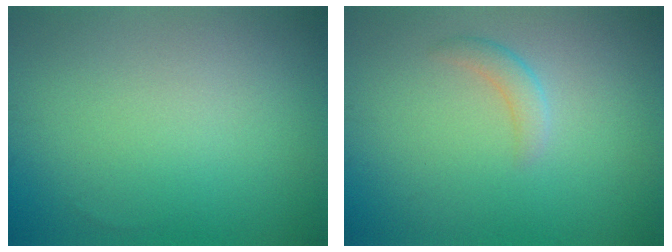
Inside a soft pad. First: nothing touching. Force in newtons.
{"total": 1.5, "press": 1.5, "slide": 0.1}